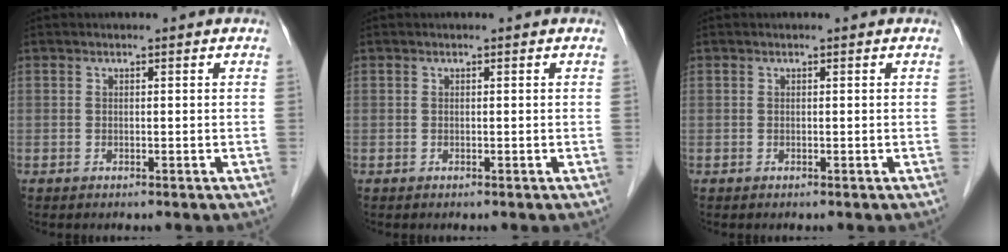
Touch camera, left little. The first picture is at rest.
{"total": 0.0}
{"total": 0.0}